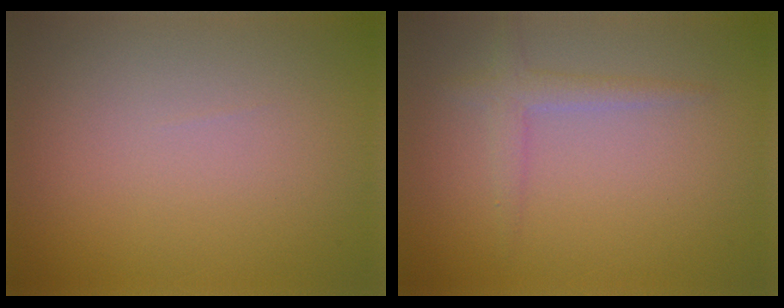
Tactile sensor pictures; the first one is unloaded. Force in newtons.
{"total": 1.9, "press": 1.9, "slide": 0.1}